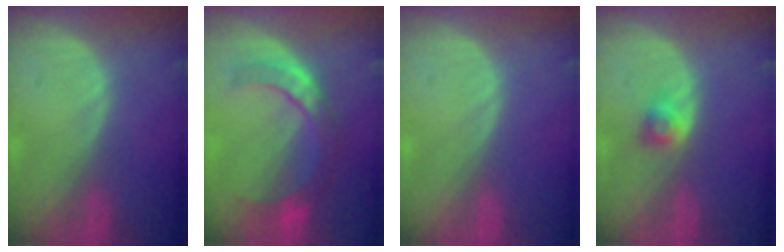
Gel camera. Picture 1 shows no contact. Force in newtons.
{"total": 7.5, "press": 7.3, "slide": 1.8}
{"total": 0.0}
{"total": 2.7, "press": 2.4, "slide": 1.1}